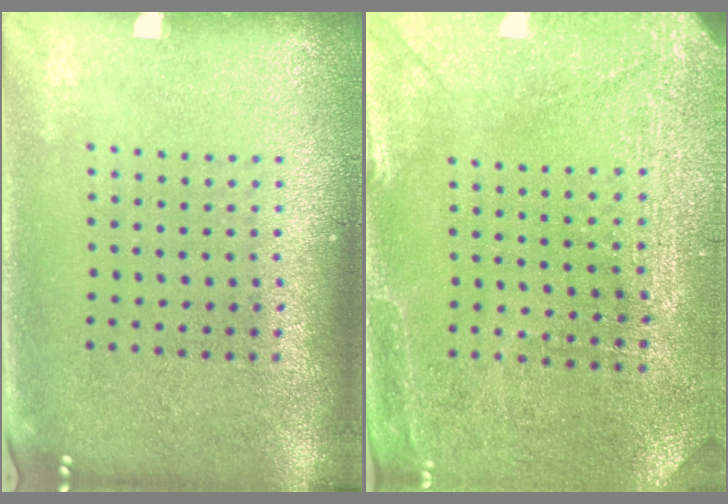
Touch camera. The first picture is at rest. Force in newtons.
{"total": 2.9, "press": 2.8, "slide": 0.6}